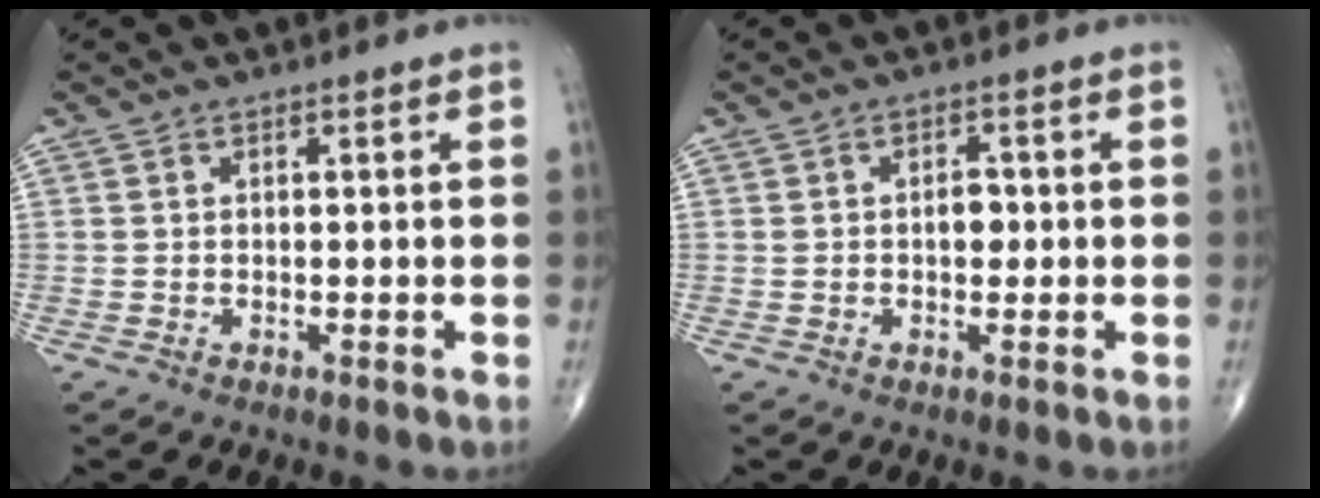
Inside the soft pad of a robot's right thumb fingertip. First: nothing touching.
{"total": 3.0, "force": [0.1, 1.8, 2.3], "torque": [-0.030, 0.007, 0.001]}